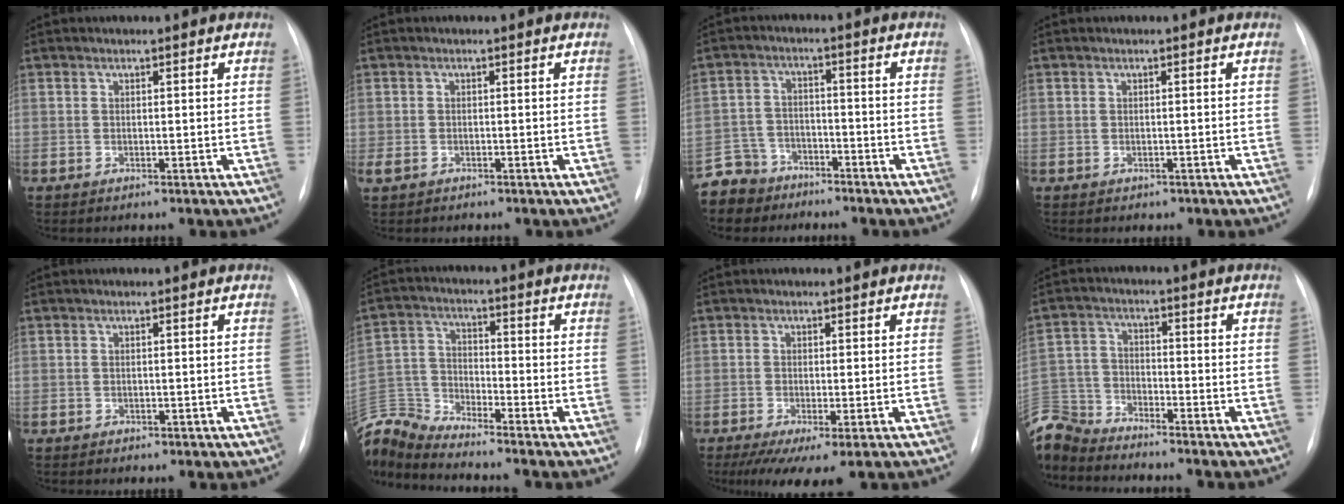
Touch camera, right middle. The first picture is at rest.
{"total": 1.9, "force": [-1.0, 1.3, 0.9], "torque": [-0.023, -0.001, -0.012]}
{"total": 7.7, "force": [-6.2, 4.5, -0.1], "torque": [-0.007, 0.003, -0.116]}
{"total": 0.6, "force": [-0.3, 0.5, 0.1], "torque": [-0.003, 0.002, -0.003]}
{"total": 0.8, "force": [-0.3, 0.6, 0.4], "torque": [-0.005, 0.001, -0.001]}
{"total": 10.7, "force": [-10.6, -0.3, 1.3], "torque": [-0.044, 0.018, -0.213]}
{"total": 6.6, "force": [-3.6, 1.5, 5.3], "torque": [-0.080, -0.020, -0.061]}
{"total": 10.3, "force": [-10.0, 2.1, 1.2], "torque": [-0.041, 0.011, -0.201]}